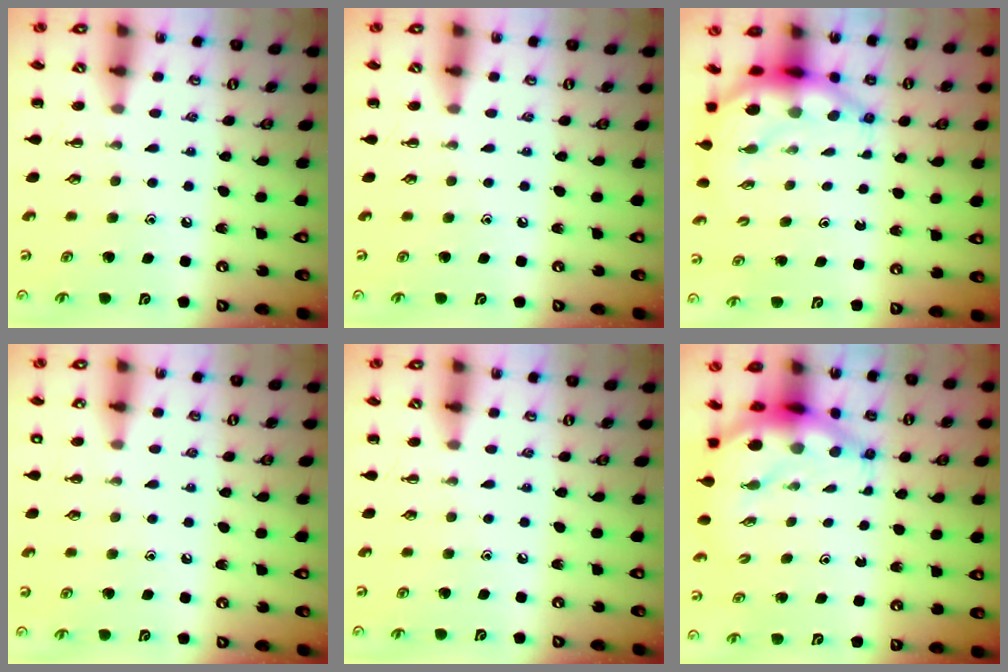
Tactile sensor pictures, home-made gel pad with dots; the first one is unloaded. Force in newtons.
{"total": 0.0}
{"total": 6.9, "press": 6.8, "slide": 1.2}
{"total": 1.9, "press": 1.9, "slide": 0.2}
{"total": 0.0}
{"total": 8.4, "press": 8.0, "slide": 2.7}